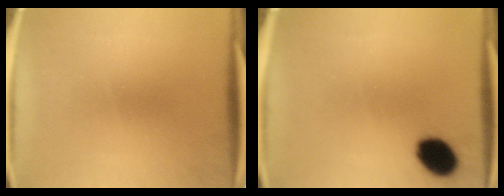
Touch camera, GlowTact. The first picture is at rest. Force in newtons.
{"total": 8.3}